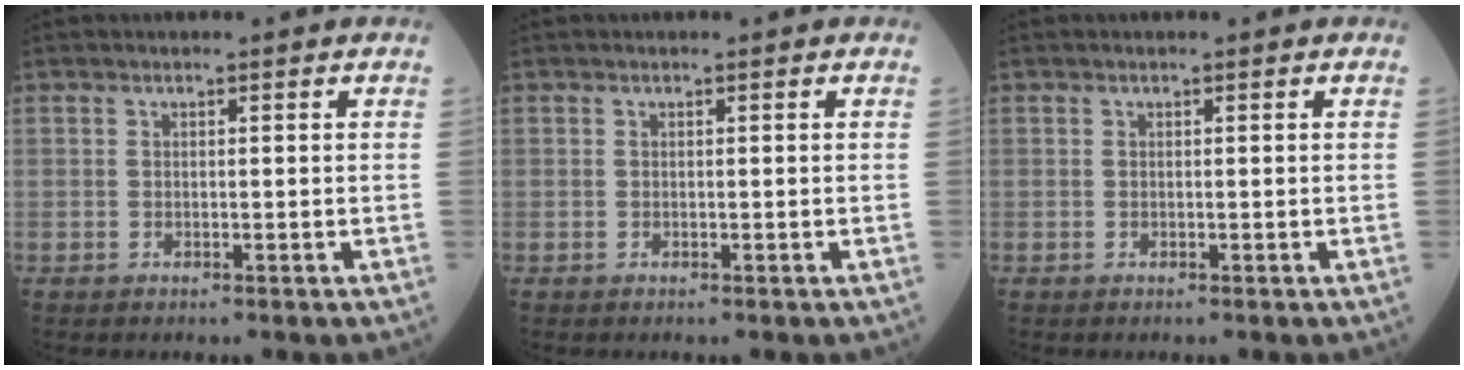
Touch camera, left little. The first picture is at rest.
{"total": 0.0}
{"total": 0.0}